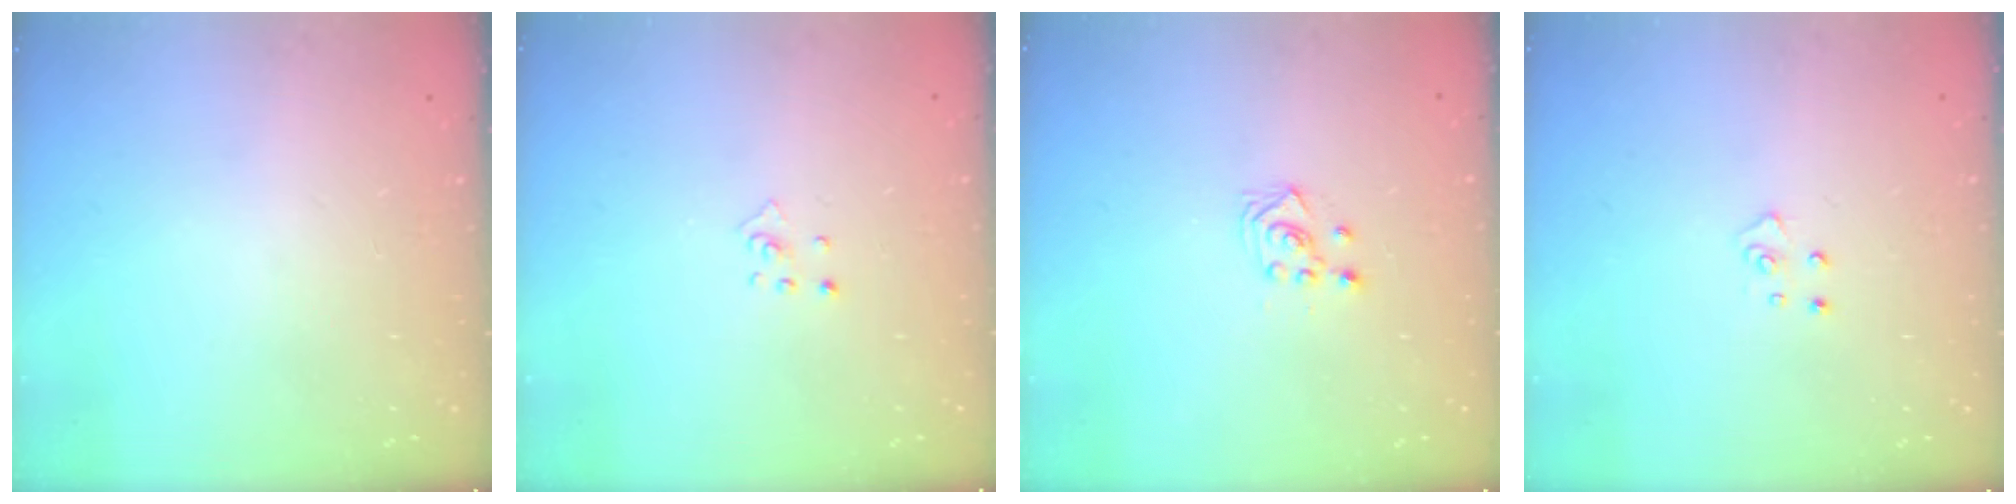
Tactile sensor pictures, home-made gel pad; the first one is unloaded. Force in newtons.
{"total": 2.9, "press": 2.9, "slide": 0.3}
{"total": 3.3, "press": 3.2, "slide": 1.0}
{"total": 3.9, "press": 3.8, "slide": 0.4}